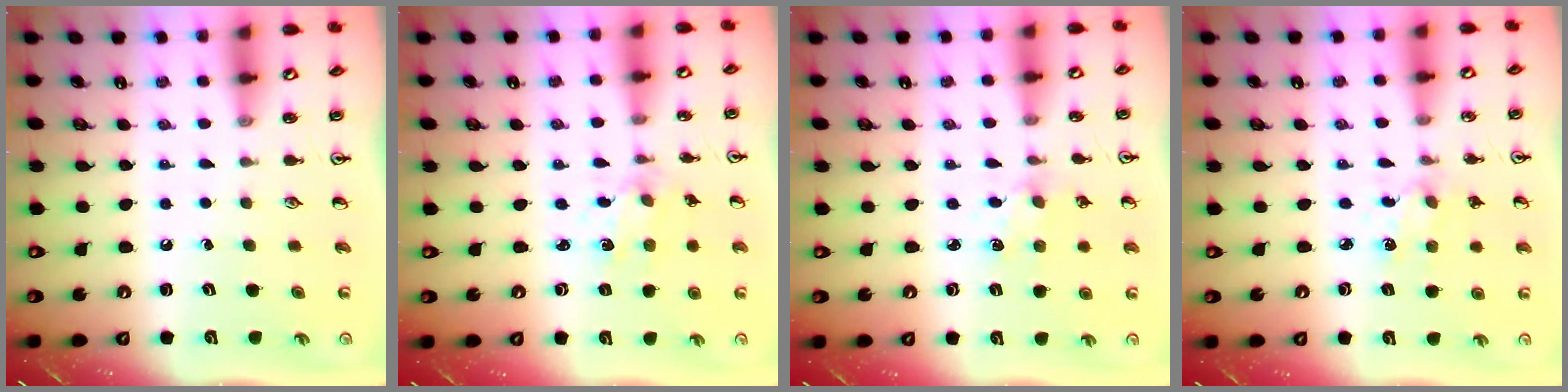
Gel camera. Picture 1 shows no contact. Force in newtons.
{"total": 2.4, "press": 2.2, "slide": 0.8}
{"total": 2.3, "press": 2.3, "slide": 0.3}
{"total": 2.0, "press": 2.0, "slide": 0.2}